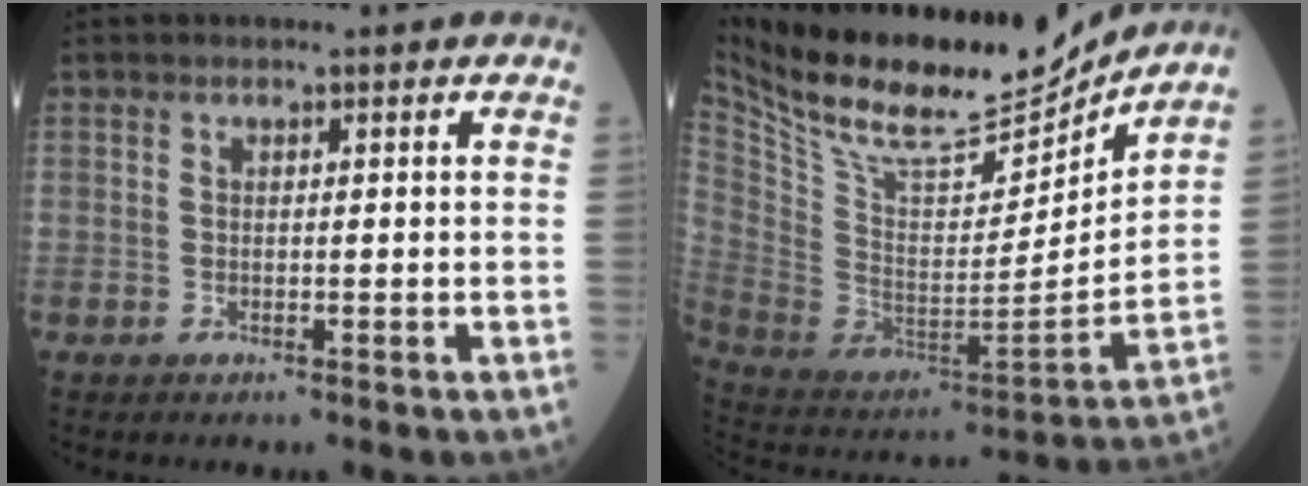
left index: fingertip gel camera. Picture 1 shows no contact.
{"total": 23.4, "force": [20.3, 4.4, 10.7], "torque": [-0.198, -0.023, 0.339]}